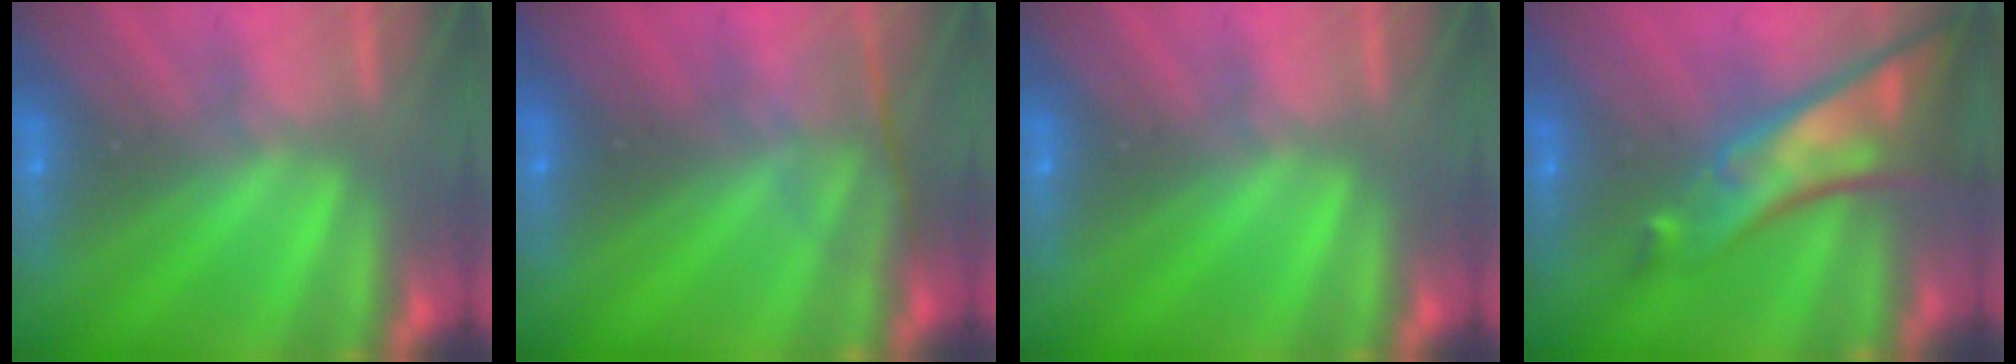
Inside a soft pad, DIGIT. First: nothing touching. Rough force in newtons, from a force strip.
{"total": 2.3}
{"total": 0.0}
{"total": 6.9}